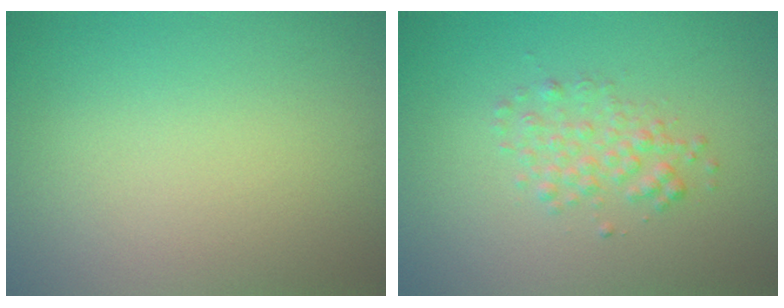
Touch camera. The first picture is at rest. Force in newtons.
{"total": 2.1, "press": 2.1, "slide": 0.1}